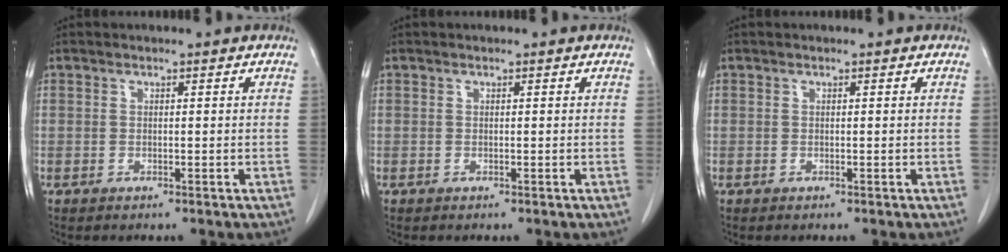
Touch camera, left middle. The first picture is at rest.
{"total": 0.0}
{"total": 0.0}